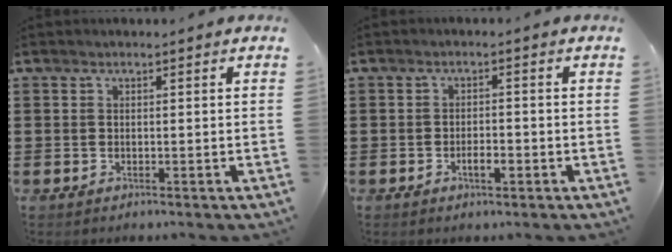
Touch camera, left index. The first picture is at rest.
{"total": 2.5, "force": [-0.9, 0.9, 2.1], "torque": [-0.039, 0.002, -0.016]}